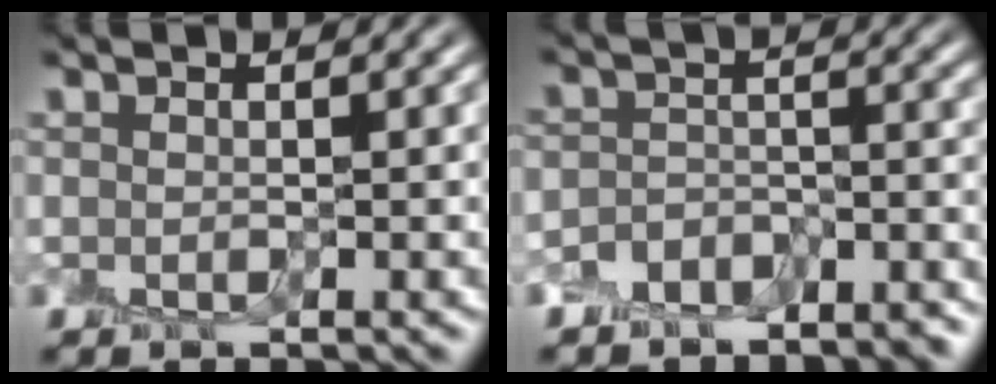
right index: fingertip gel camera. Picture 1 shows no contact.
{"total": 4.1, "force": [-3.7, 1.6, 0.3], "torque": [0.002, 0.002, -0.063]}